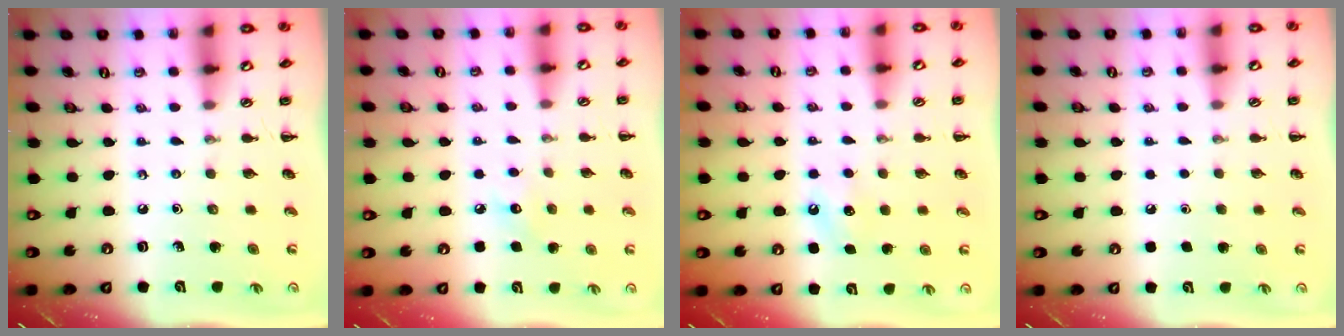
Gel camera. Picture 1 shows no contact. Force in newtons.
{"total": 6.0, "press": 5.8, "slide": 1.7}
{"total": 4.5, "press": 4.4, "slide": 1.3}
{"total": 1.7, "press": 1.7, "slide": 0.1}